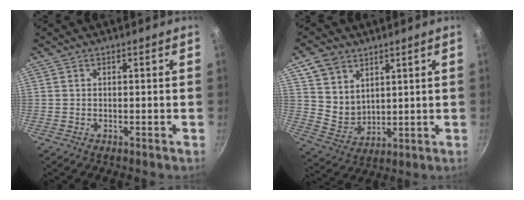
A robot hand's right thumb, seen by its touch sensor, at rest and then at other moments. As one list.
[{"total": 9.2, "force": [4.8, 6.8, 3.9], "torque": [-0.046, -0.021, 0.104]}]